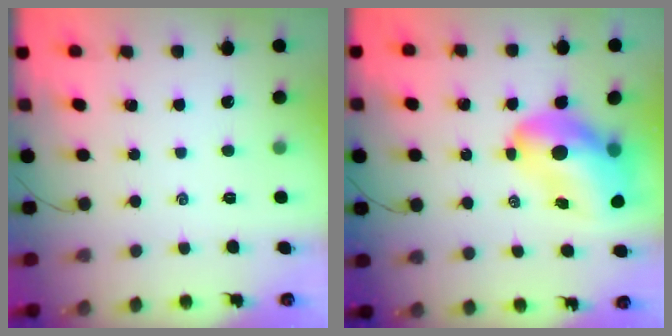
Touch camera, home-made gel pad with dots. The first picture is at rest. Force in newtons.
{"total": 12.6, "press": 12.1, "slide": 3.4}